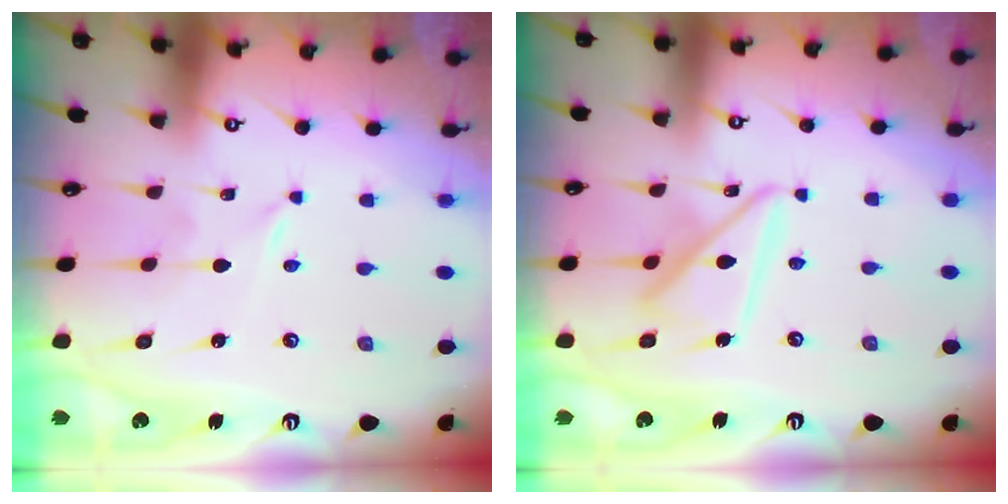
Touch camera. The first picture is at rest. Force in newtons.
{"total": 14.1, "press": 14.0, "slide": 1.4}